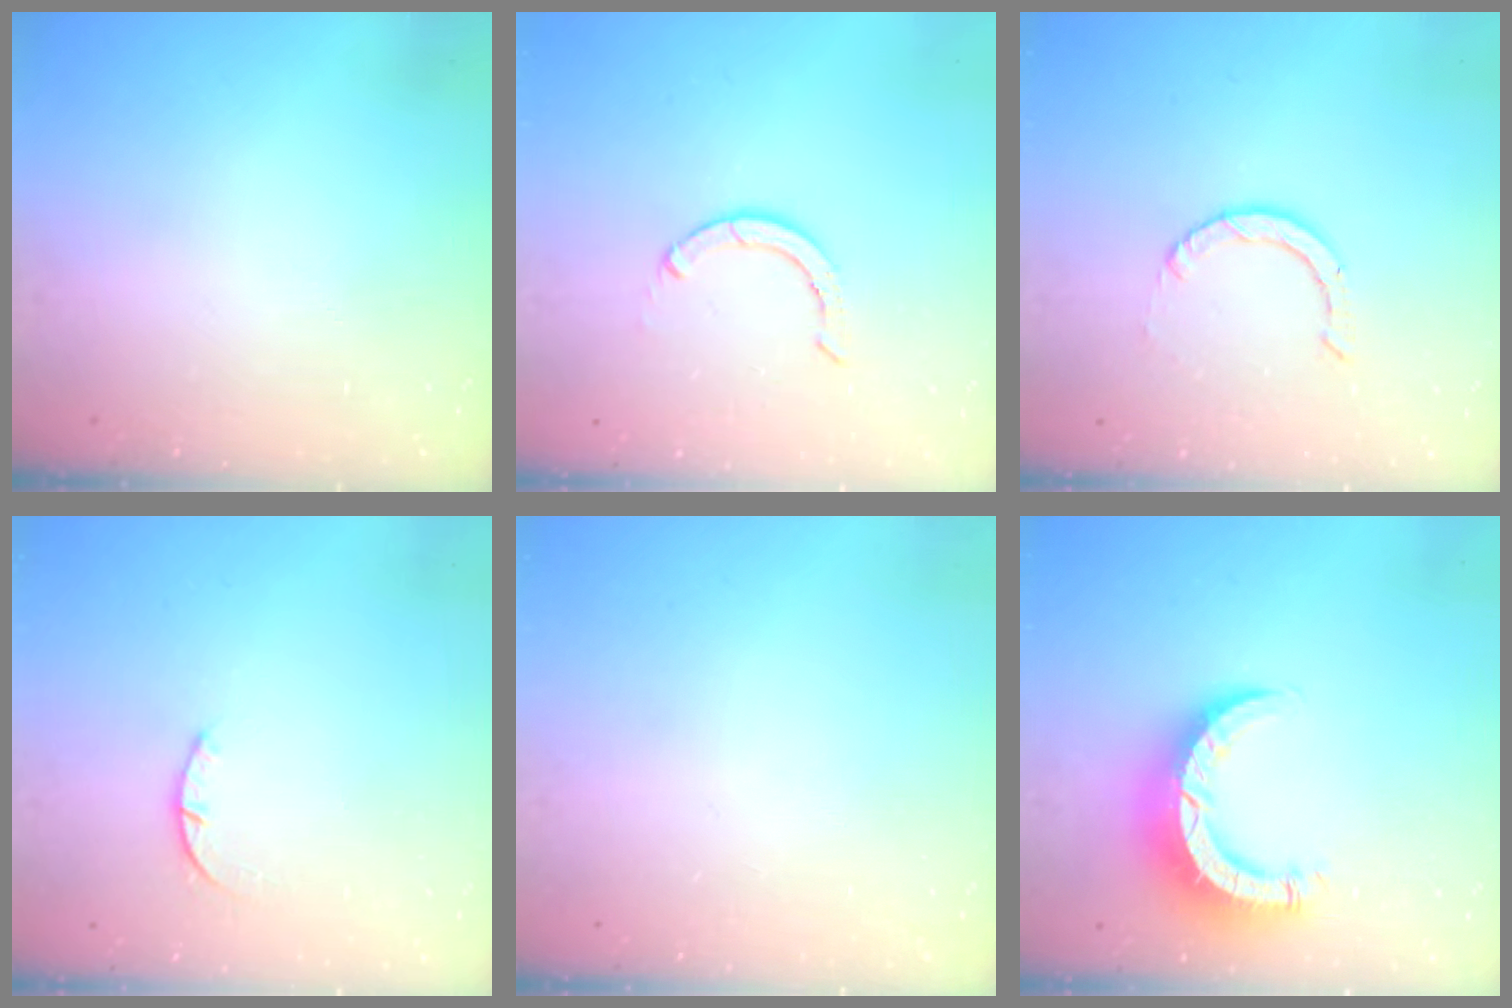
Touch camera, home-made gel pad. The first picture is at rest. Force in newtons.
{"total": 2.9, "press": 2.9, "slide": 0.1}
{"total": 0.9, "press": 0.9, "slide": 0.1}
{"total": 1.2, "press": 1.2, "slide": 0.3}
{"total": 0.0}
{"total": 8.3, "press": 8.2, "slide": 0.8}